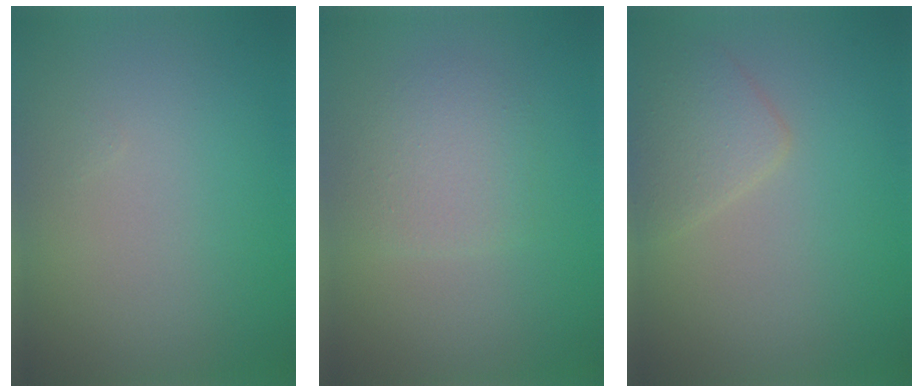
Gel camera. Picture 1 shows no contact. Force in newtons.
{"total": 2.3, "press": 2.3, "slide": 0.1}
{"total": 2.5, "press": 2.5, "slide": 0.2}